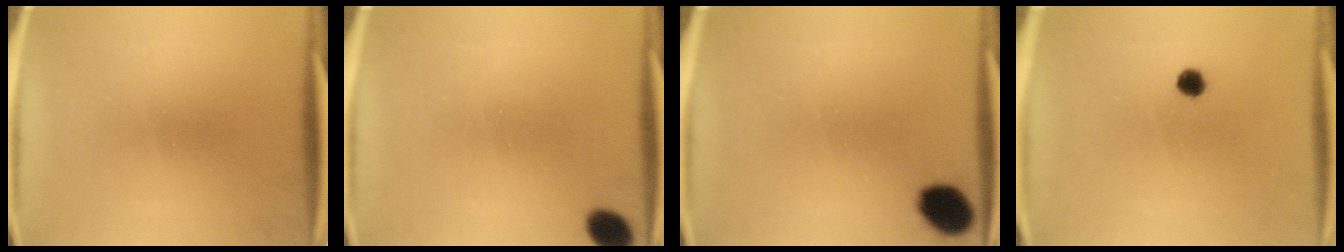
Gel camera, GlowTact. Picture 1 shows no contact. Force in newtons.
{"total": 4.7}
{"total": 7.7}
{"total": 1.8}